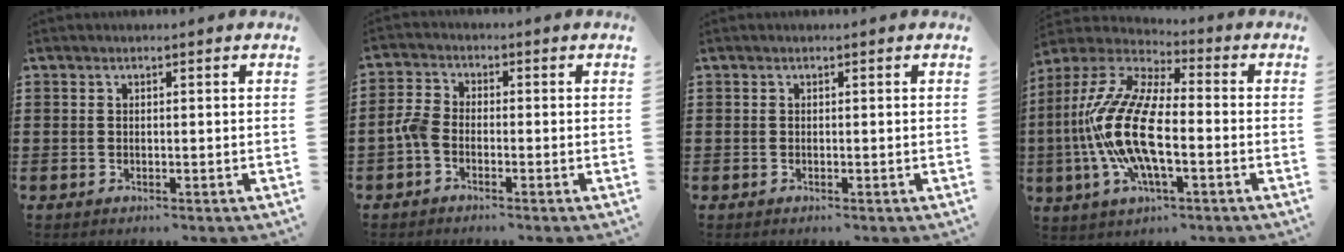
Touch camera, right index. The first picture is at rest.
{"total": 3.1, "force": [-1.6, 1.7, 2.1], "torque": [-0.060, 0.000, -0.037]}
{"total": 0.0}
{"total": 13.9, "force": [-2.7, 5.4, 12.5], "torque": [-0.303, -0.014, -0.059]}